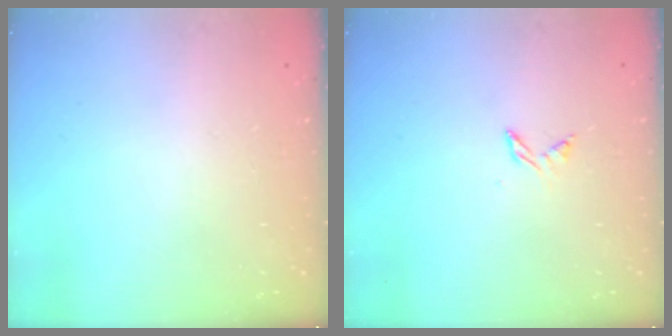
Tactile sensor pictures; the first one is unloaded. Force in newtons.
{"total": 4.3, "press": 4.3, "slide": 0.5}